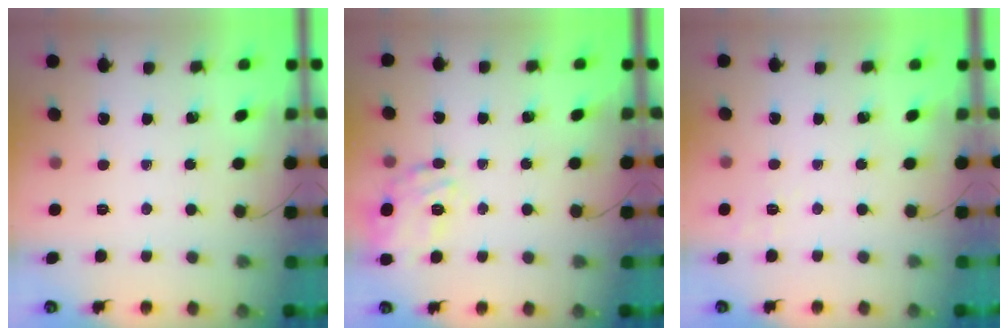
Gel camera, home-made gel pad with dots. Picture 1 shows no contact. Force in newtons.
{"total": 17.7, "press": 17.6, "slide": 1.3}
{"total": 3.8, "press": 3.4, "slide": 1.6}